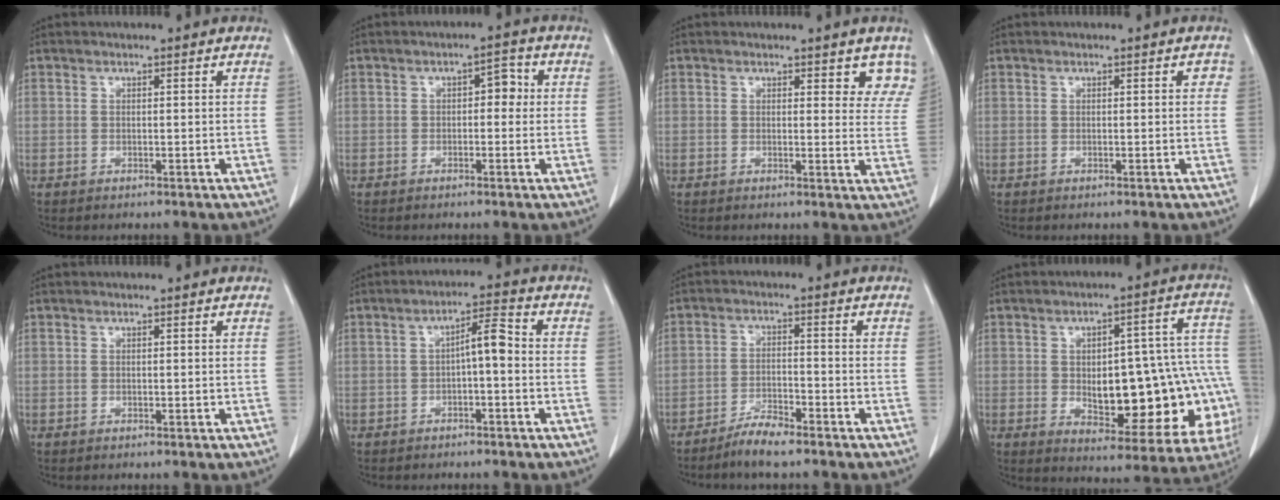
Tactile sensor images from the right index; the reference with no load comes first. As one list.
[{"total": 3.0, "force": [0.2, 1.7, 2.5], "torque": [-0.030, 0.020, 0.000]}, {"total": 5.5, "force": [4.5, 2.3, 2.0], "torque": [0.002, -0.018, 0.032]}, {"total": 1.0, "force": [0.2, 0.6, 0.8], "torque": [-0.008, 0.010, 0.003]}, {"total": 0.0}, {"total": 4.4, "force": [-0.4, 0.9, 4.3], "torque": [-0.067, 0.018, -0.007]}, {"total": 4.5, "force": [-3.8, 0.4, 2.4], "torque": [-0.045, -0.008, -0.075]}, {"total": 22.1, "force": [-3.4, 8.3, 20.2], "torque": [-0.186, 0.040, -0.014]}]